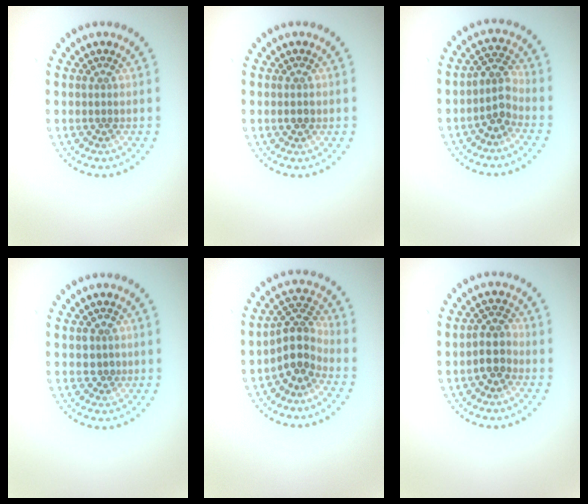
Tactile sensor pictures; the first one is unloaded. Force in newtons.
{"total": 1.3, "press": 1.3, "slide": 0.1}
{"total": 2.6, "press": 2.1, "slide": 1.6}
{"total": 1.3, "press": 1.2, "slide": 0.5}
{"total": 3.7, "press": 2.8, "slide": 2.4}
{"total": 2.6, "press": 2.3, "slide": 1.3}